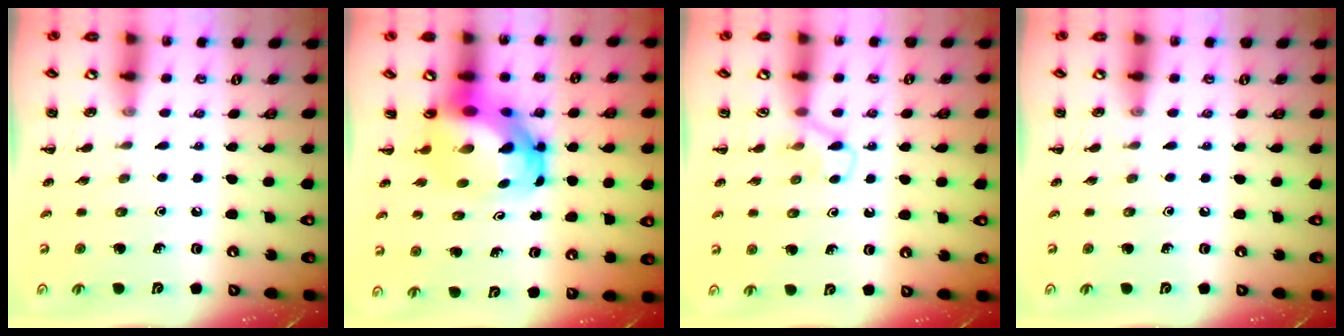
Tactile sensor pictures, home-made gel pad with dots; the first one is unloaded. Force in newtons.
{"total": 7.0, "press": 6.7, "slide": 2.0}
{"total": 3.7, "press": 3.5, "slide": 1.2}
{"total": 0.0}